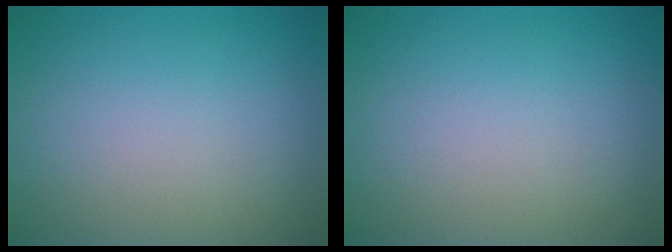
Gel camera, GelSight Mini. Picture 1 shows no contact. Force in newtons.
{"total": 0.0}